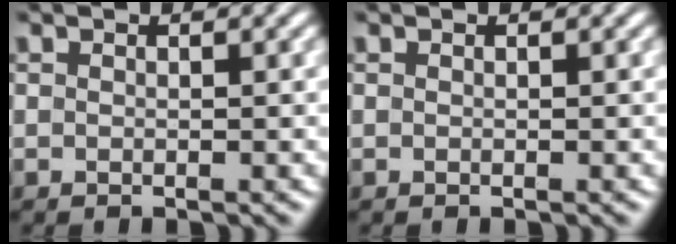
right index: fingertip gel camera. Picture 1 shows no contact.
{"total": 0.0}